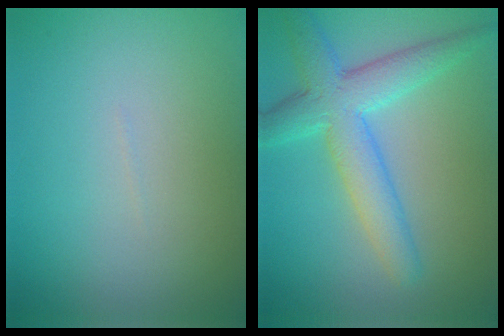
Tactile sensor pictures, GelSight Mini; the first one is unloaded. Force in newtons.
{"total": 5.8, "press": 5.8, "slide": 0.2}